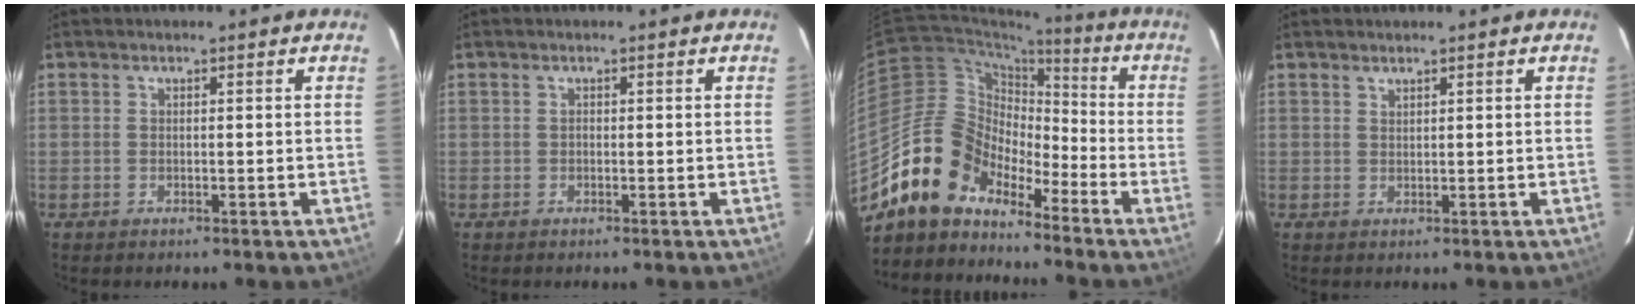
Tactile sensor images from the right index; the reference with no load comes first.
{"total": 0.0}
{"total": 13.1, "force": [-10.6, 6.9, 3.5], "torque": [-0.069, 0.033, -0.204]}
{"total": 0.8, "force": [0.7, 0.1, 0.1], "torque": [-0.002, 0.001, 0.015]}